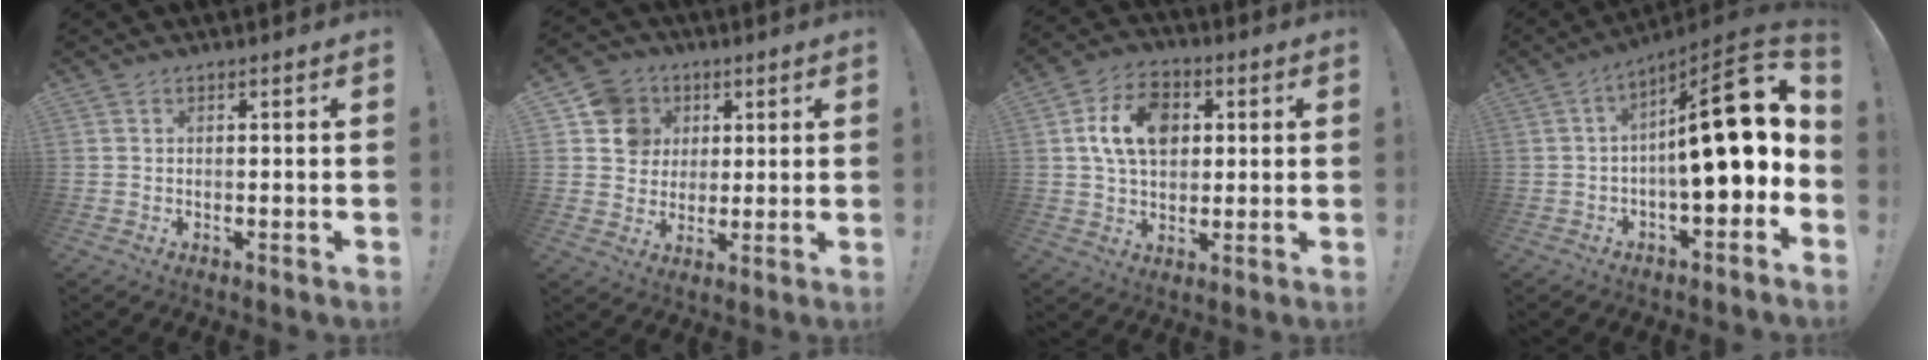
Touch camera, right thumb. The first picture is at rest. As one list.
[{"total": 10.7, "force": [3.4, 9.8, 2.7], "torque": [-0.041, -0.007, 0.073]}, {"total": 13.1, "force": [3.2, 9.4, 8.6], "torque": [-0.137, 0.012, 0.063]}, {"total": 20.4, "force": [1.4, 6.5, 19.3], "torque": [-0.270, -0.001, 0.021]}]